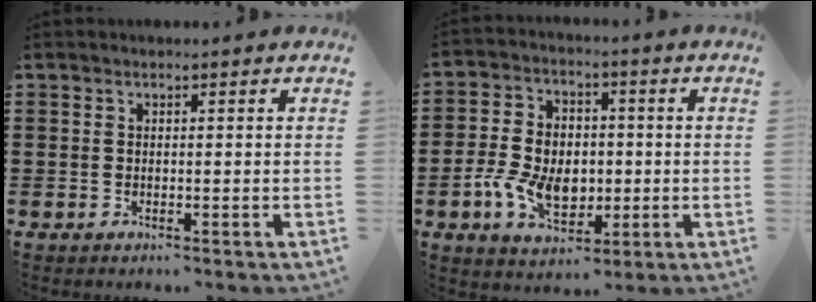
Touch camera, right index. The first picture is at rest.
{"total": 8.8, "force": [-1.7, 6.2, 6.1], "torque": [-0.138, 0.013, -0.030]}